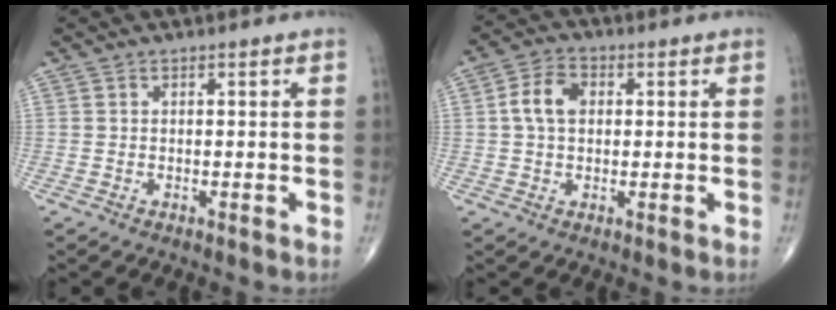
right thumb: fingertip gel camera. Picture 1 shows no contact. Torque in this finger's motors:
{"motor_torque": [0.25, 0.77, 0.39, -0.22, 0.02]}